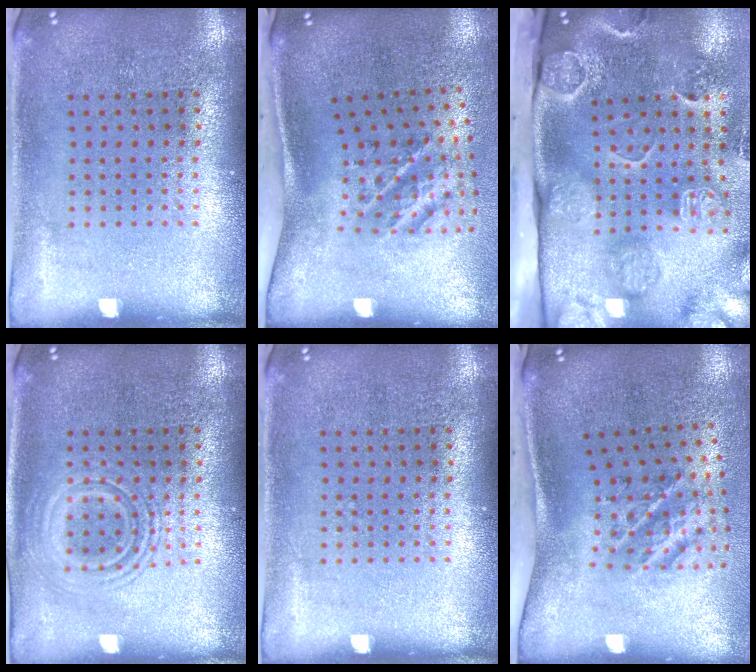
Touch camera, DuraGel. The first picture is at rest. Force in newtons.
{"total": 2.3, "press": 1.3, "slide": 1.9}
{"total": 4.6, "press": 3.4, "slide": 3.1}
{"total": 1.6, "press": 1.6, "slide": 0.3}
{"total": 0.0}
{"total": 2.3, "press": 1.3, "slide": 1.9}